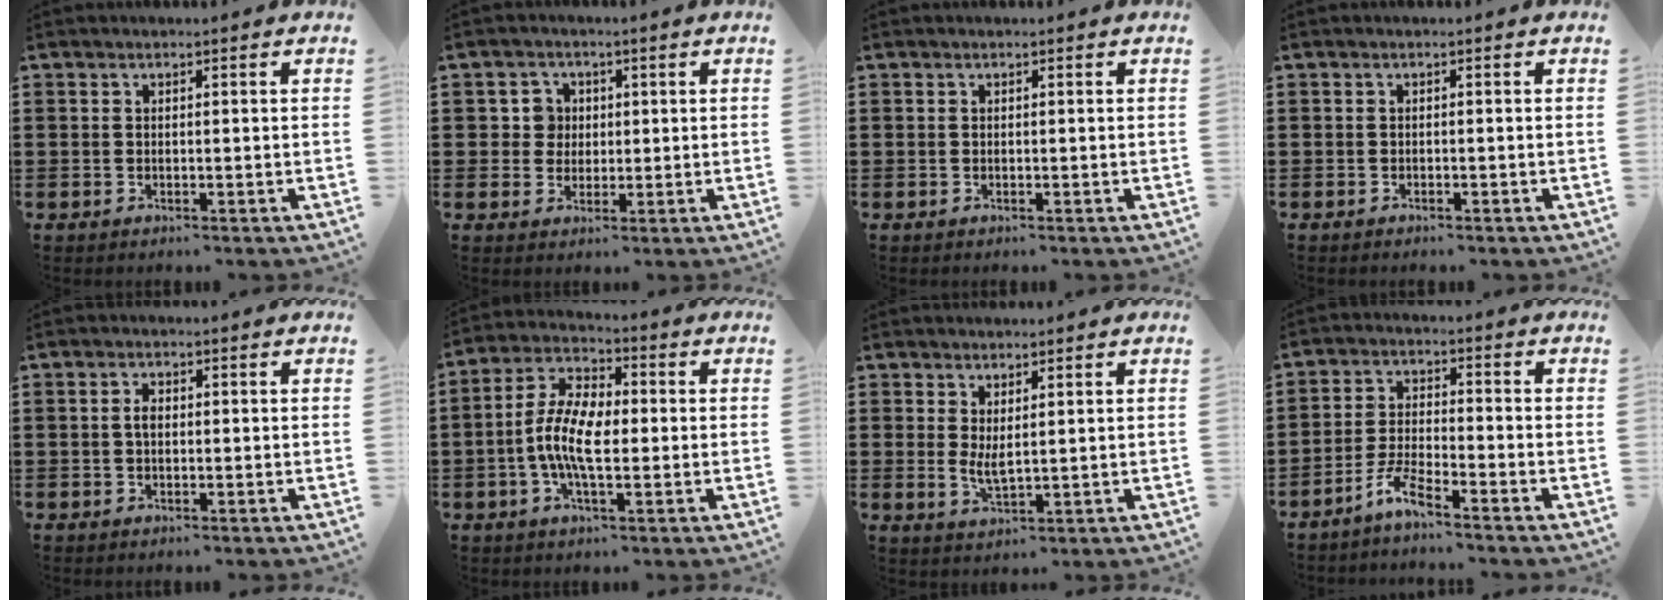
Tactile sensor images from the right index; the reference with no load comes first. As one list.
[{"total": 3.5, "force": [0.4, 3.3, 1.0], "torque": [-0.035, 0.010, 0.004]}, {"total": 0.0}, {"total": 0.6, "force": [-0.5, 0.1, 0.2], "torque": [-0.004, -0.001, -0.012]}, {"total": 1.7, "force": [0.0, 0.7, 1.5], "torque": [-0.030, 0.004, -0.001]}, {"total": 8.9, "force": [-1.4, 3.9, 7.8], "torque": [-0.178, -0.003, -0.032]}, {"total": 2.9, "force": [1.1, 1.0, 2.5], "torque": [-0.051, 0.000, 0.021]}, {"total": 4.9, "force": [-4.0, 0.2, 2.8], "torque": [-0.069, -0.005, -0.082]}]